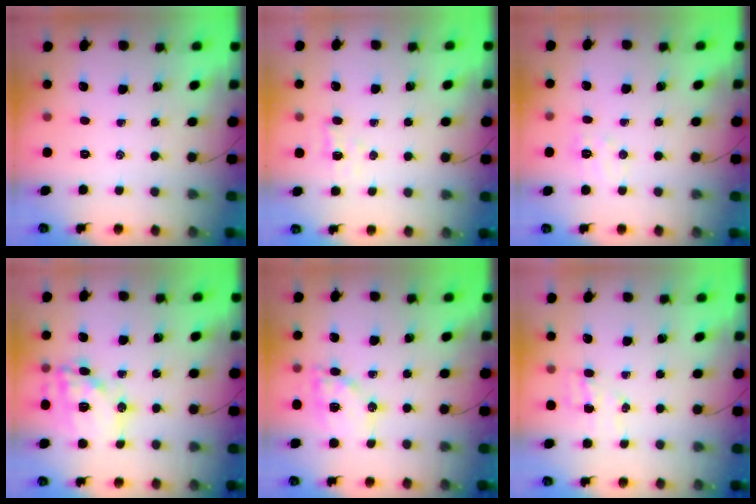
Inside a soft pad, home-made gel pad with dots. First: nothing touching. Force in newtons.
{"total": 2.1, "press": 2.0, "slide": 0.7}
{"total": 6.7, "press": 6.6, "slide": 1.4}
{"total": 17.1, "press": 16.7, "slide": 3.3}
{"total": 13.6, "press": 13.5, "slide": 2.0}
{"total": 5.6, "press": 5.5, "slide": 1.2}